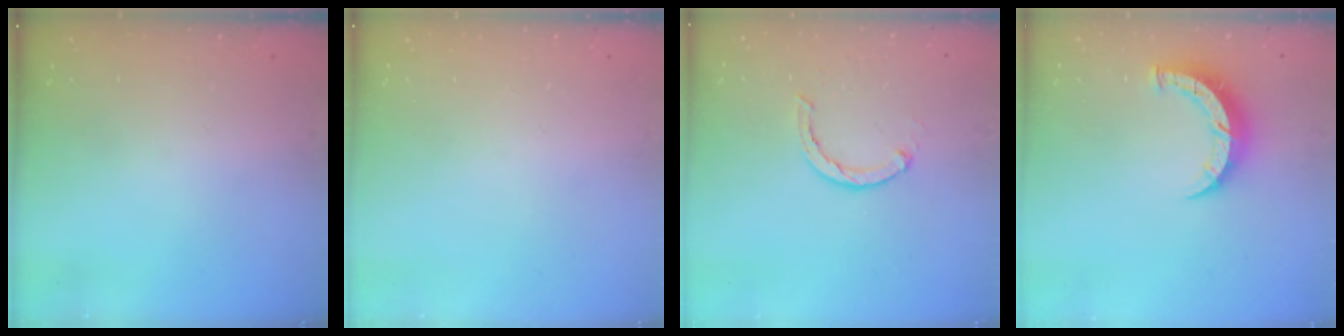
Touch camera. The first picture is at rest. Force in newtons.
{"total": 0.0}
{"total": 2.4, "press": 2.4, "slide": 0.4}
{"total": 7.0, "press": 7.0, "slide": 0.4}